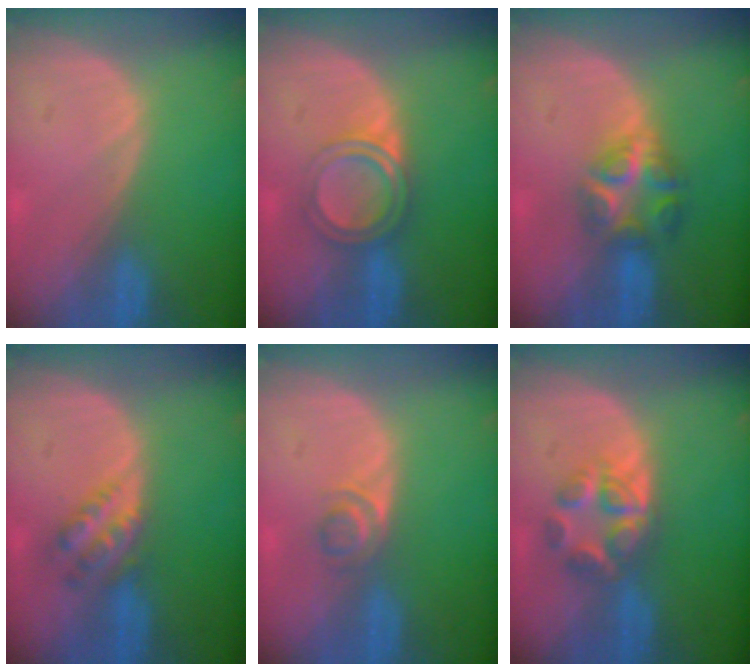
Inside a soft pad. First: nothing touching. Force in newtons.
{"total": 4.8, "press": 4.5, "slide": 1.7}
{"total": 5.7, "press": 5.7, "slide": 0.2}
{"total": 4.5, "press": 4.0, "slide": 2.0}
{"total": 2.5, "press": 2.4, "slide": 0.8}
{"total": 5.9, "press": 5.5, "slide": 2.2}